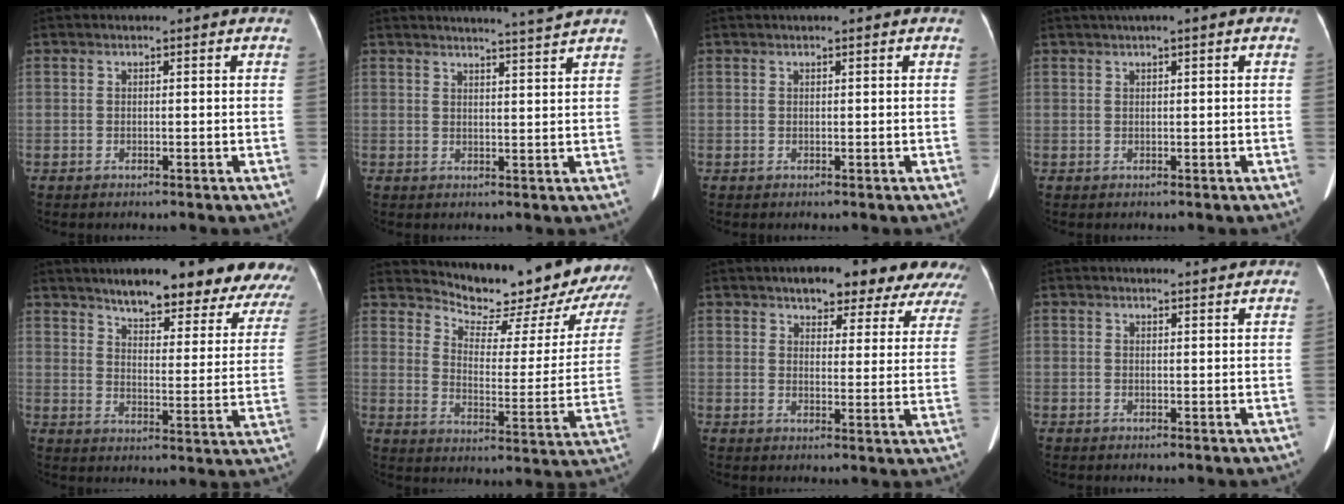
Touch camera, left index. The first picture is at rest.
{"total": 5.1, "force": [4.6, -1.8, 1.3], "torque": [-0.021, -0.011, 0.062]}
{"total": 1.1, "force": [0.9, -0.1, 0.7], "torque": [-0.008, 0.019, 0.017]}
{"total": 2.5, "force": [1.4, 0.0, 2.1], "torque": [-0.042, 0.019, 0.025]}
{"total": 22.9, "force": [20.5, 4.6, 9.2], "torque": [-0.097, -0.043, 0.239]}
{"total": 22.1, "force": [20.7, 4.2, 6.4], "torque": [-0.086, -0.082, 0.252]}
{"total": 15.1, "force": [13.0, 4.3, 6.2], "torque": [-0.045, 0.007, 0.139]}
{"total": 1.8, "force": [1.8, 0.1, 0.3], "torque": [-0.008, 0.004, 0.023]}